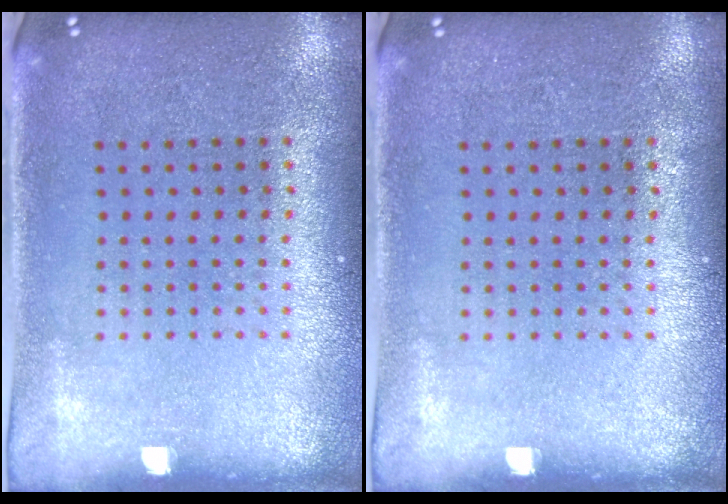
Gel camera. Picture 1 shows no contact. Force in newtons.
{"total": 0.0}